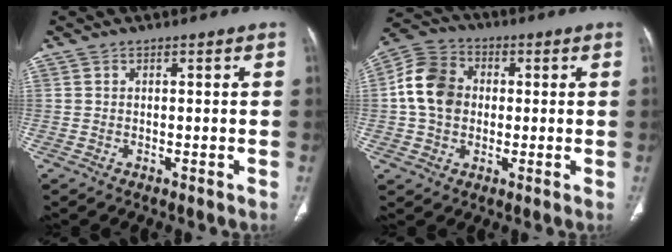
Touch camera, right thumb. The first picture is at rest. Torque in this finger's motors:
{"motor_torque": [0.95, 0.90, 0.78, -0.88, 0.27]}